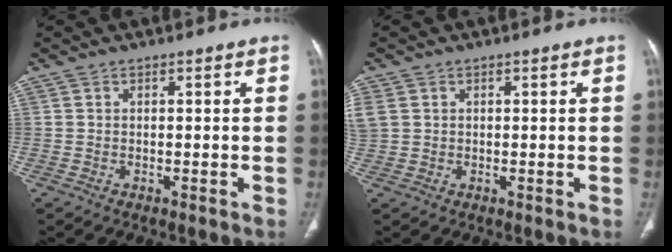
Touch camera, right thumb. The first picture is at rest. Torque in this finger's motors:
{"motor_torque": [-1.16, 2.15, 2.17, 0.48, 0.82]}